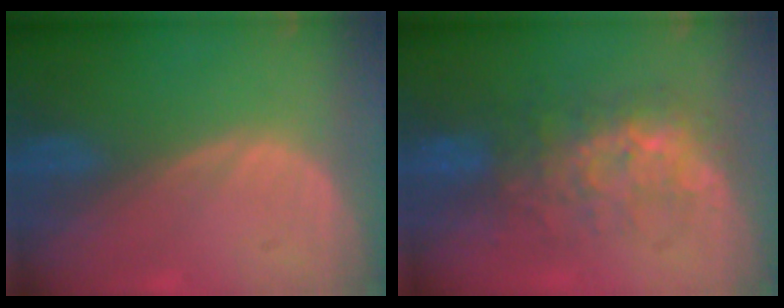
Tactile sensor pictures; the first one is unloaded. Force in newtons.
{"total": 7.9, "press": 7.7, "slide": 1.6}